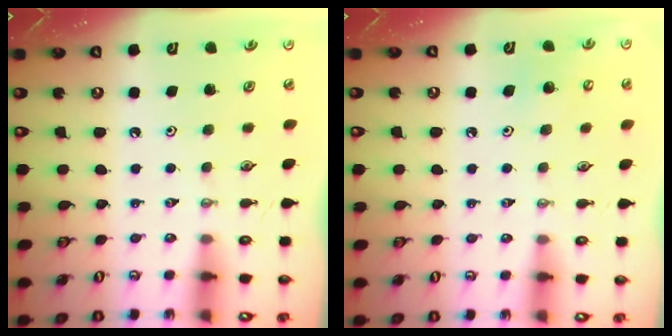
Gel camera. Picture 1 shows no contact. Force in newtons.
{"total": 7.1, "press": 7.1, "slide": 0.9}